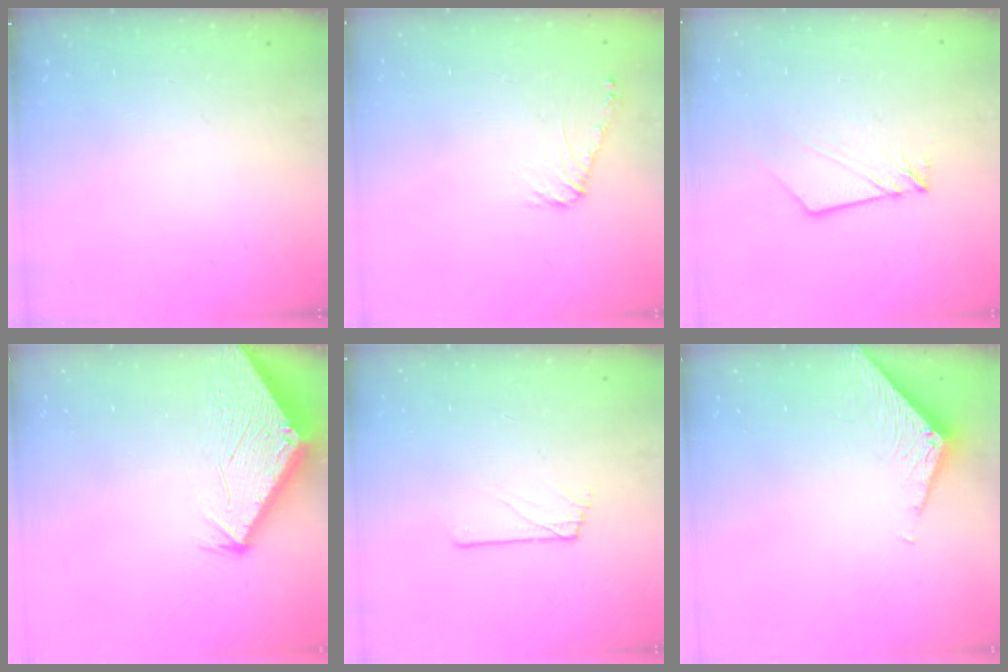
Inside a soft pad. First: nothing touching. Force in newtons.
{"total": 6.7, "press": 6.6, "slide": 0.9}
{"total": 6.2, "press": 6.2, "slide": 0.7}
{"total": 2.5, "press": 2.5, "slide": 0.1}
{"total": 0.7, "press": 0.7, "slide": 0.1}
{"total": 5.6, "press": 5.5, "slide": 0.4}